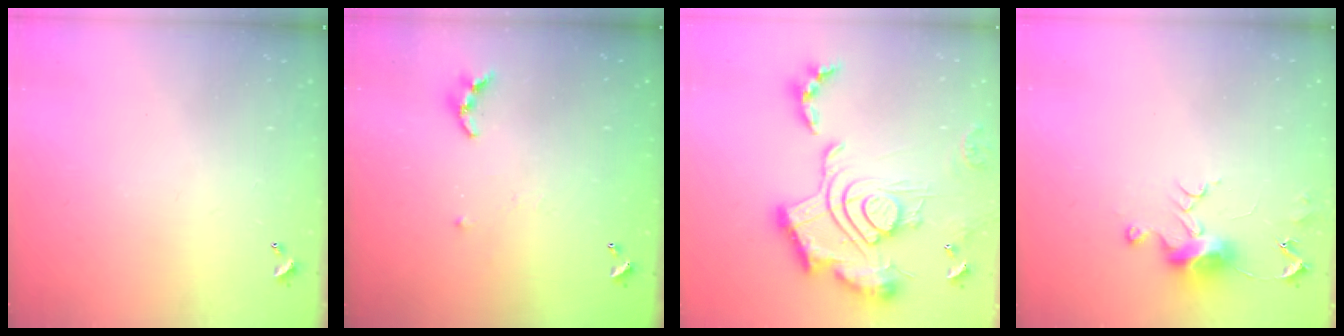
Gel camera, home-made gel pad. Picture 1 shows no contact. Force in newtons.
{"total": 5.8, "press": 5.8, "slide": 0.1}
{"total": 3.0, "press": 2.4, "slide": 1.8}
{"total": 7.7, "press": 7.7, "slide": 0.4}